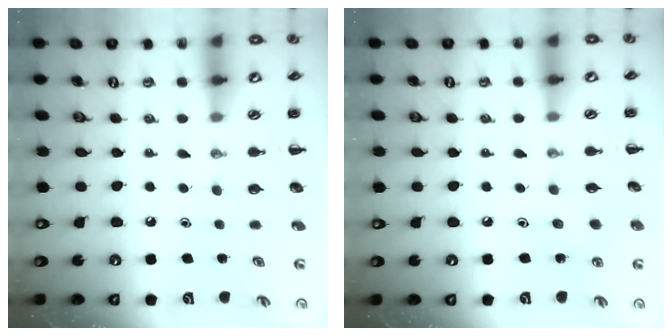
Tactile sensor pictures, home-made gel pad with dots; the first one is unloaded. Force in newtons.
{"total": 6.2, "press": 6.1, "slide": 1.5}